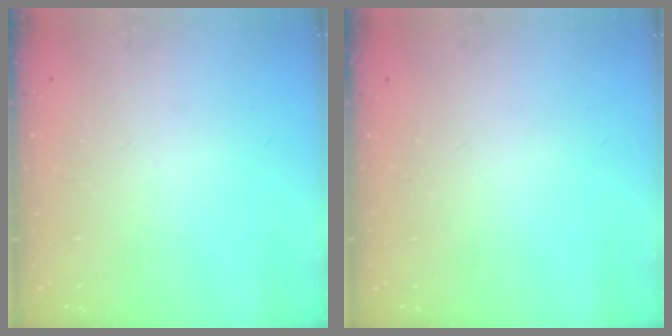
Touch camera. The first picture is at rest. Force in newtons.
{"total": 0.0}